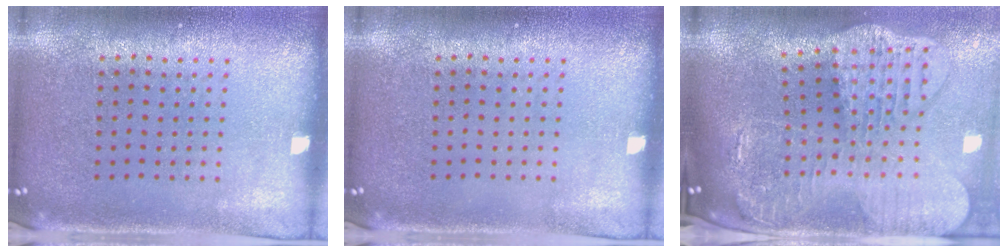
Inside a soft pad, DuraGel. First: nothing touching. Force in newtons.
{"total": 0.0}
{"total": 4.4, "press": 3.3, "slide": 2.9}